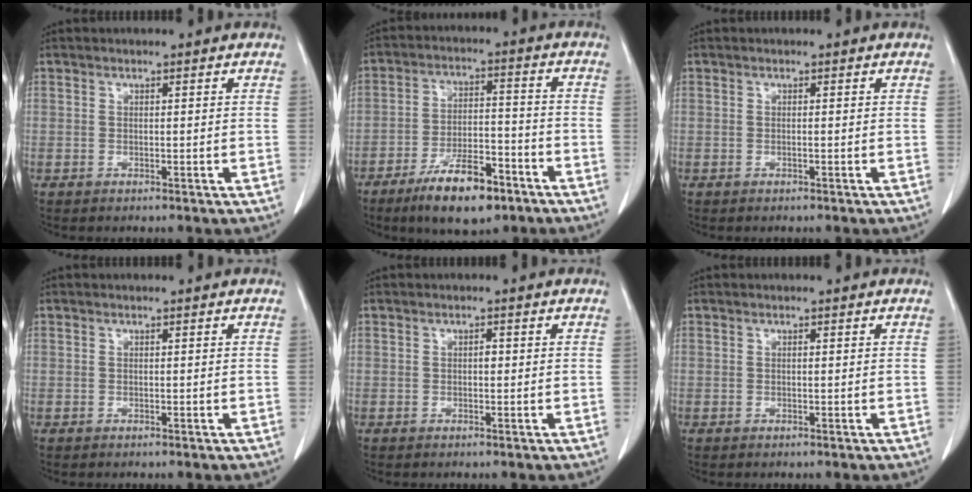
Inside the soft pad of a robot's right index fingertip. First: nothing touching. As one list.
[{"total": 11.5, "force": [-7.5, 3.5, 7.9], "torque": [-0.138, -0.001, -0.126]}, {"total": 0.0}, {"total": 0.0}, {"total": 0.7, "force": [0.0, 0.4, 0.6], "torque": [-0.010, 0.002, 0.000]}, {"total": 0.0}]